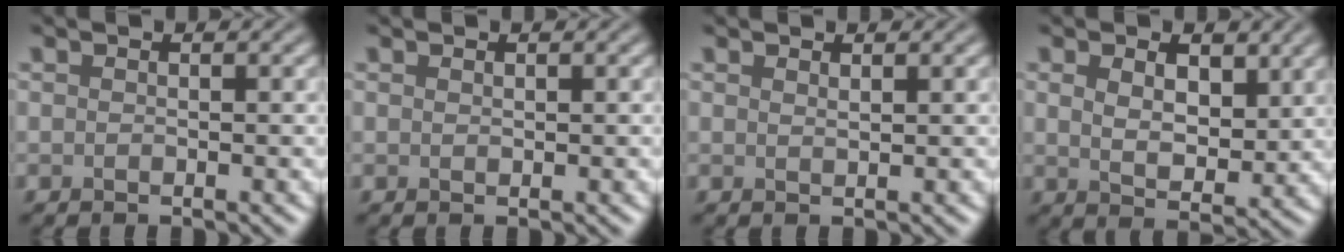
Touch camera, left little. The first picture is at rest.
{"total": 0.0}
{"total": 0.7, "force": [0.6, 0.1, 0.3], "torque": [-0.002, -0.001, 0.011]}
{"total": 4.5, "force": [1.8, 2.4, 3.3], "torque": [-0.059, -0.010, 0.034]}